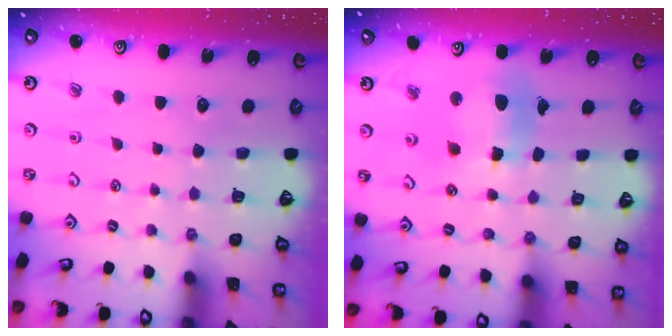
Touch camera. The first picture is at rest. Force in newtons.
{"total": 12.2, "press": 12.1, "slide": 1.8}